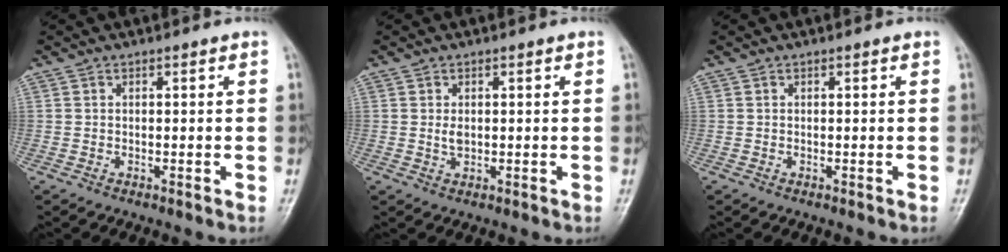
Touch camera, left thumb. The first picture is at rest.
{"total": 1.9, "force": [0.5, 1.1, 1.5], "torque": [-0.022, -0.004, 0.011]}
{"total": 0.0}